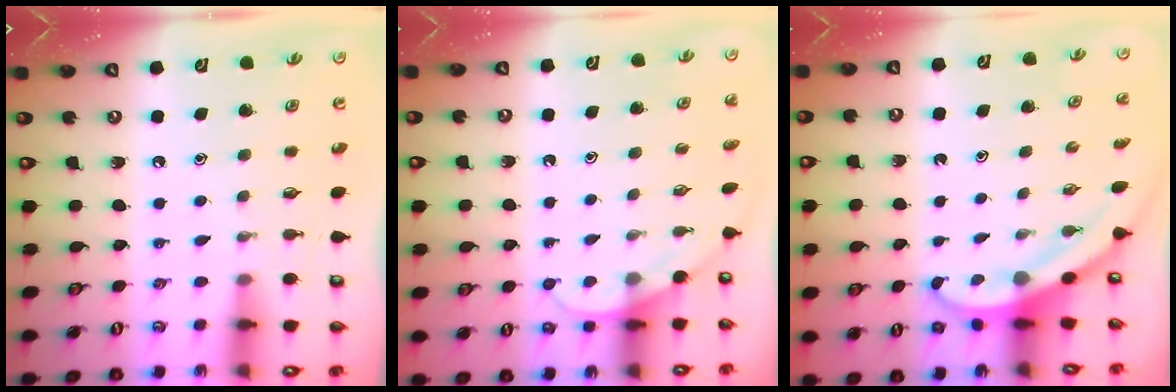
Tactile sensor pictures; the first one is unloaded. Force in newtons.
{"total": 4.0, "press": 4.0, "slide": 0.3}
{"total": 3.1, "press": 3.1, "slide": 0.2}